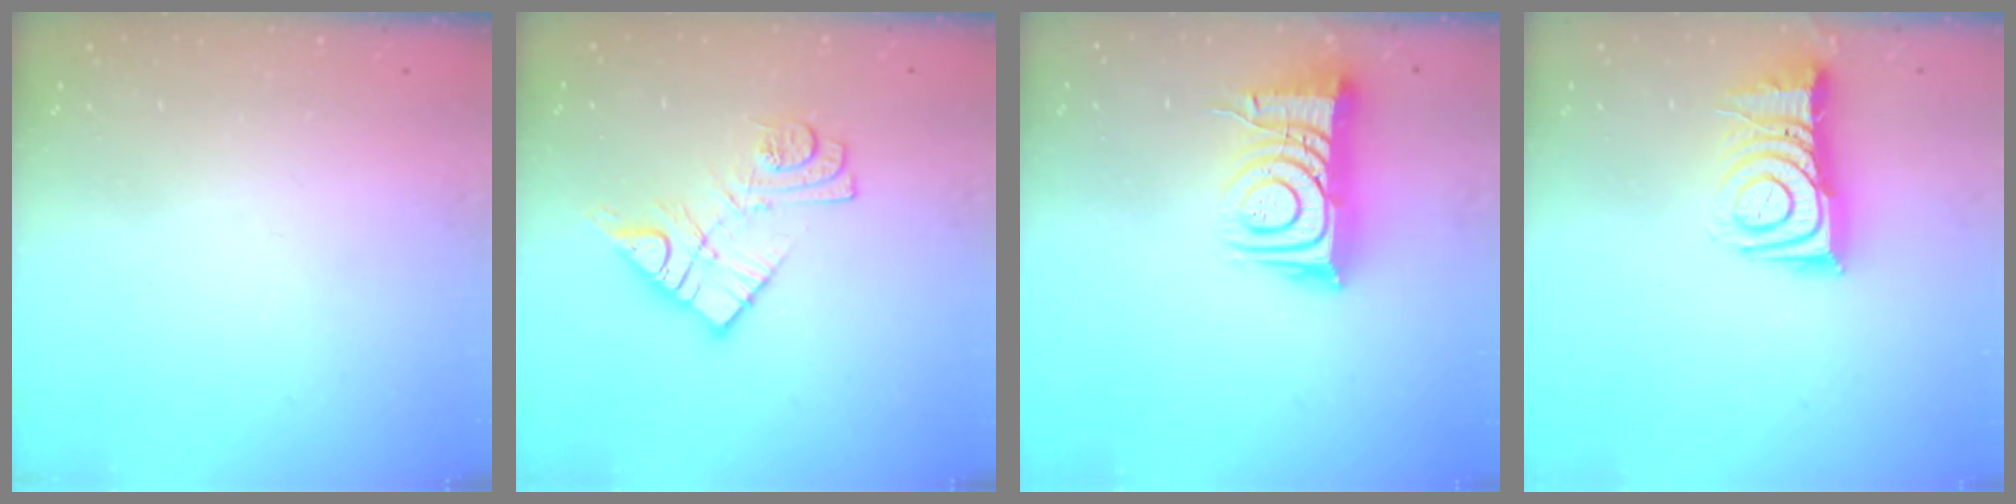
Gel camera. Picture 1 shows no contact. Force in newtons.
{"total": 11.2, "press": 11.2, "slide": 0.4}
{"total": 12.1, "press": 12.0, "slide": 1.2}
{"total": 11.5, "press": 11.5, "slide": 0.9}